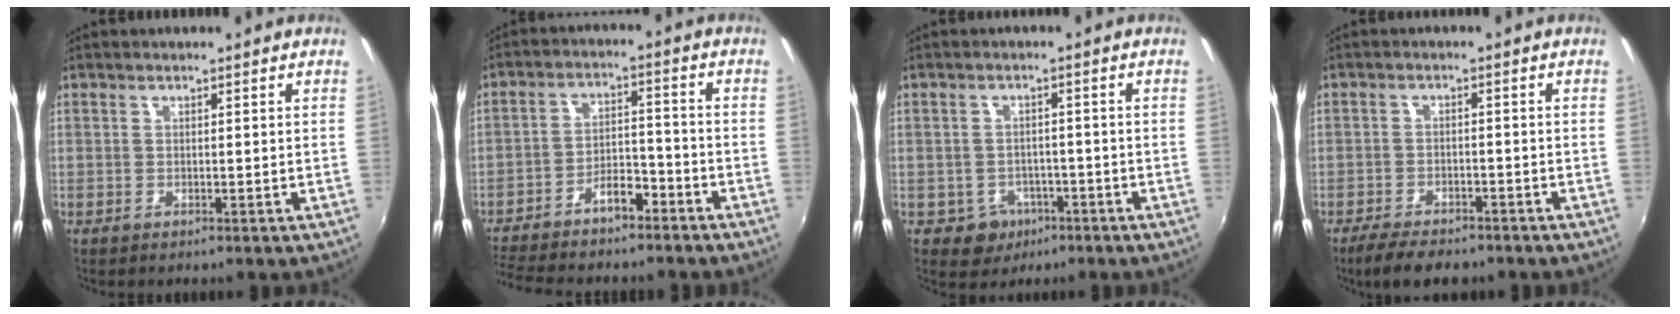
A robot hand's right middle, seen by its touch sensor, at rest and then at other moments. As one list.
[{"total": 10.6, "force": [-8.8, 3.2, 4.9], "torque": [-0.109, 0.019, -0.146]}, {"total": 5.1, "force": [-2.4, 4.4, 1.0], "torque": [-0.035, 0.005, -0.025]}, {"total": 7.2, "force": [-5.8, 2.5, 3.3], "torque": [-0.083, -0.011, -0.098]}]